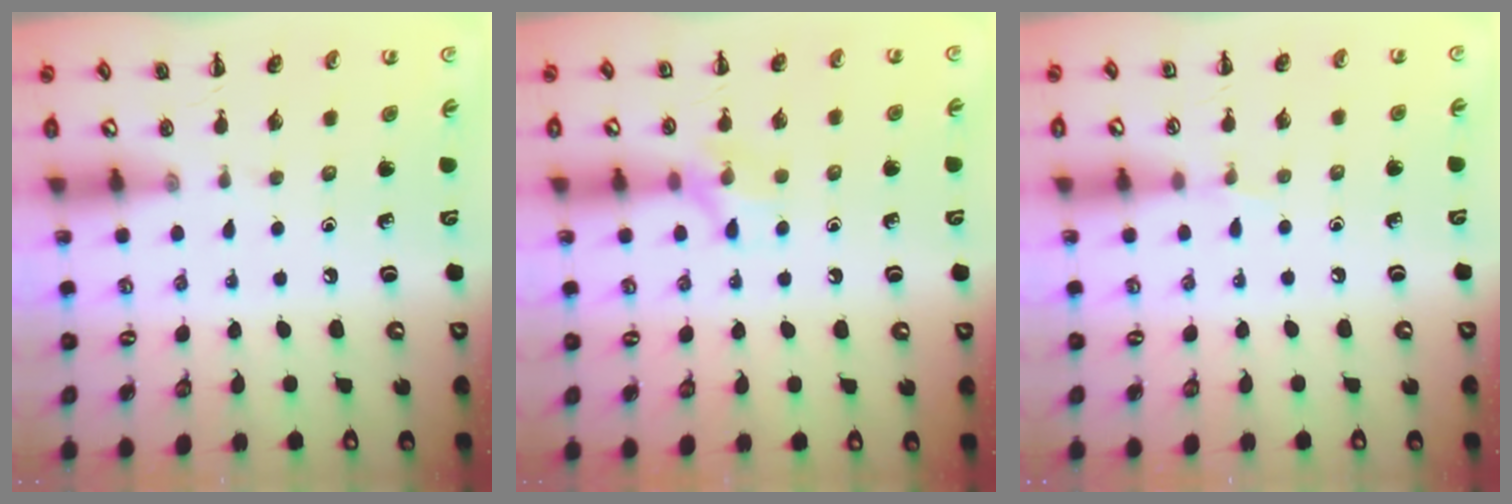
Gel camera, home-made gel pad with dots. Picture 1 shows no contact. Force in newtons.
{"total": 8.1, "press": 8.0, "slide": 1.2}
{"total": 3.0, "press": 2.8, "slide": 0.9}